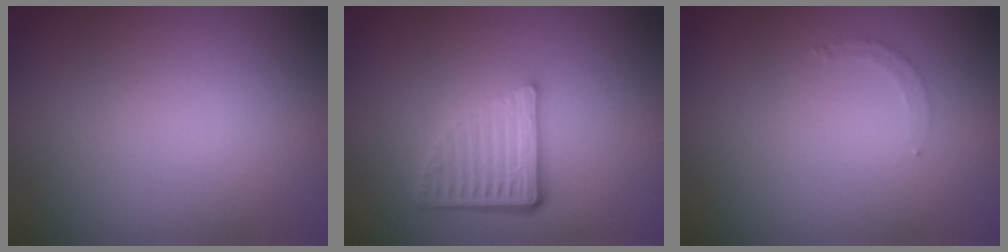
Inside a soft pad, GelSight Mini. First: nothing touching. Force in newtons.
{"total": 4.9, "press": 3.6, "slide": 3.4}
{"total": 0.9, "press": 0.9, "slide": 0.2}